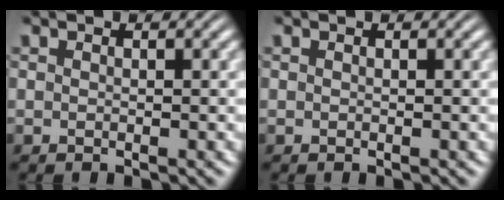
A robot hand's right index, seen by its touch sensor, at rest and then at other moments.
{"total": 0.0}